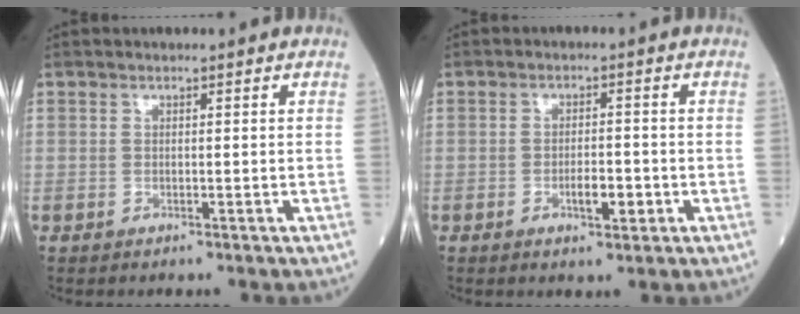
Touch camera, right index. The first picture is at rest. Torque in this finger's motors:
{"motor_torque": [0.07, -0.03, 0.22, 0.06]}